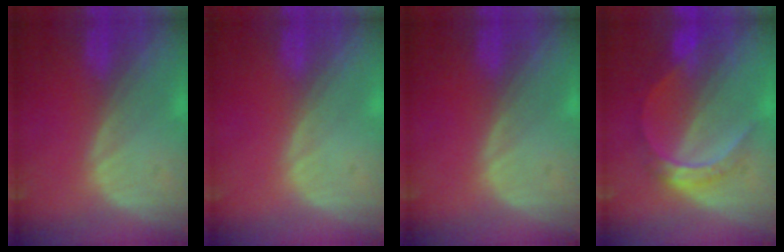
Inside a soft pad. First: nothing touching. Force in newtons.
{"total": 0.0}
{"total": 0.0}
{"total": 6.5, "press": 5.6, "slide": 3.4}